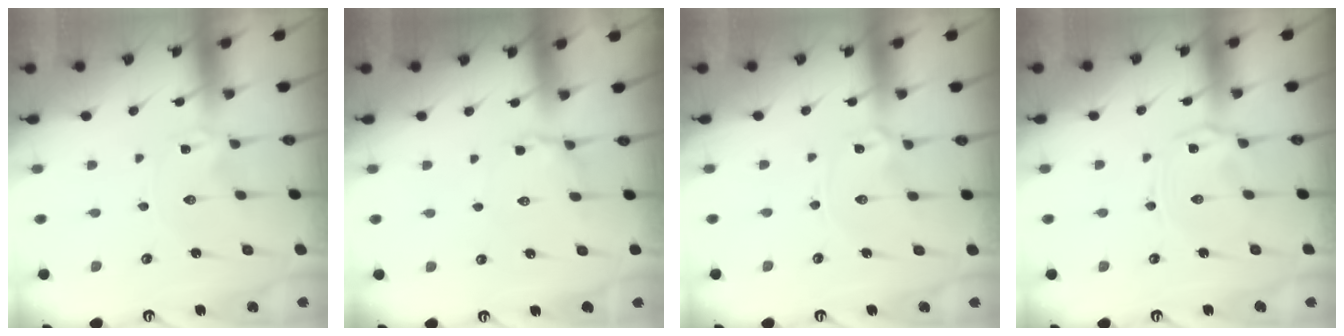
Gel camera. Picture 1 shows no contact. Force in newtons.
{"total": 4.7, "press": 4.5, "slide": 1.2}
{"total": 1.5, "press": 1.5, "slide": 0.0}
{"total": 1.5, "press": 1.4, "slide": 0.5}